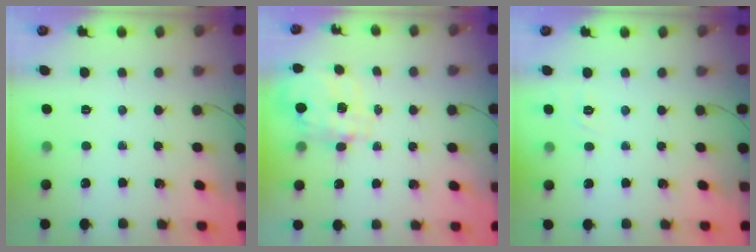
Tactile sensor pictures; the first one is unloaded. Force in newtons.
{"total": 9.3, "press": 9.3, "slide": 0.8}
{"total": 1.8, "press": 0.3, "slide": 1.8}